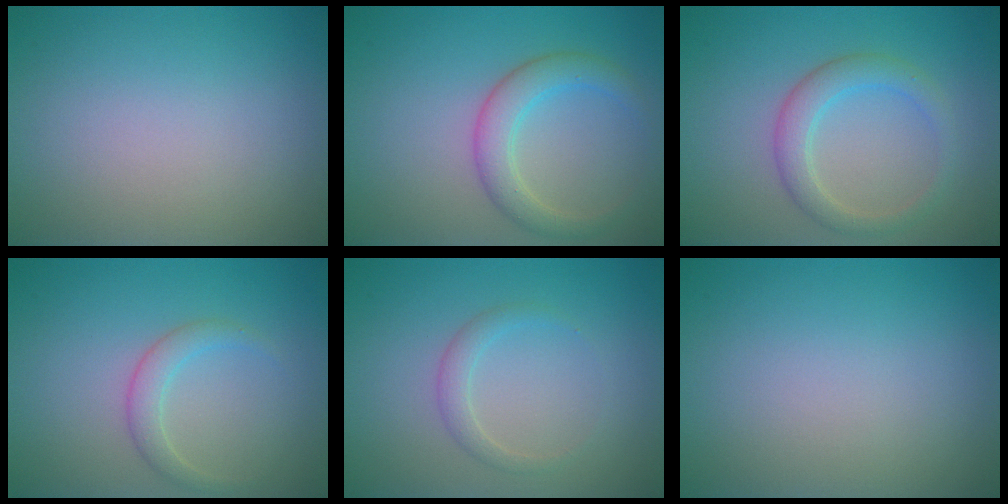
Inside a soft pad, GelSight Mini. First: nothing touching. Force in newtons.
{"total": 3.3, "press": 3.3, "slide": 0.2}
{"total": 2.9, "press": 2.9, "slide": 0.2}
{"total": 1.9, "press": 1.9, "slide": 0.1}
{"total": 1.4, "press": 1.4, "slide": 0.1}
{"total": 0.0}